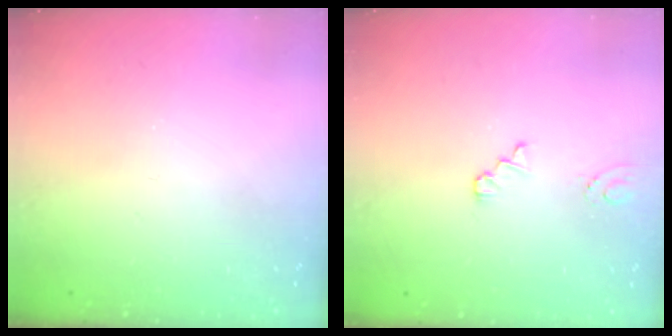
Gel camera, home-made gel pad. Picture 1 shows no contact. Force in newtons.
{"total": 1.0, "press": 1.0, "slide": 0.1}